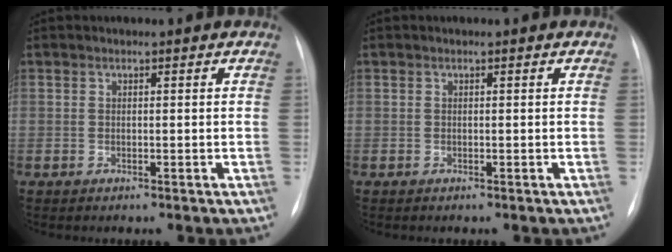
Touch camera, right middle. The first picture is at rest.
{"total": 0.0}